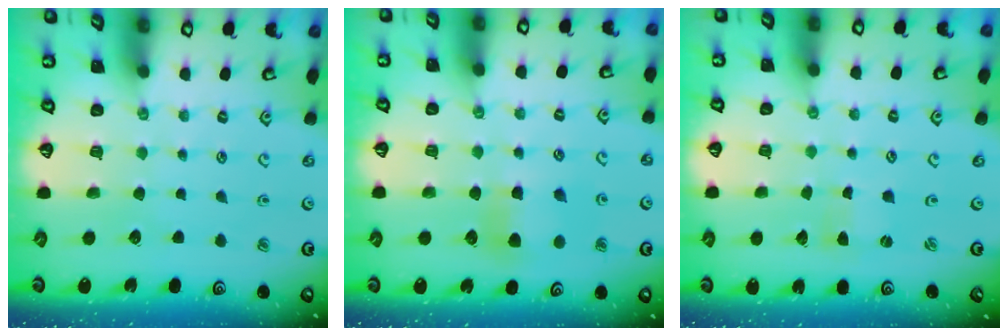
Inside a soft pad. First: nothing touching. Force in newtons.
{"total": 6.3, "press": 6.3, "slide": 0.4}
{"total": 0.0}